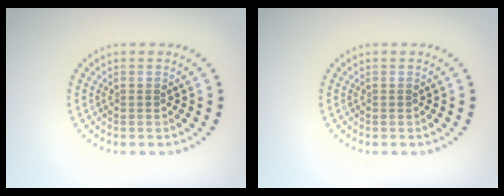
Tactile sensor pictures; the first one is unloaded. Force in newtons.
{"total": 0.0}